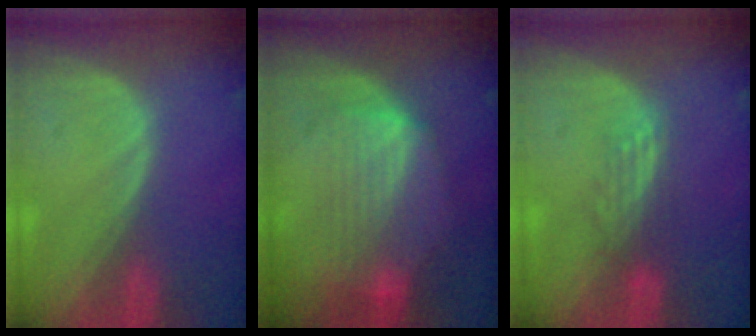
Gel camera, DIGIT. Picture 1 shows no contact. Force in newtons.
{"total": 7.8, "press": 7.5, "slide": 2.2}
{"total": 2.9, "press": 2.7, "slide": 1.1}